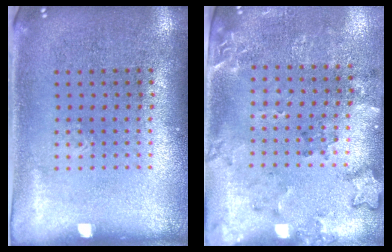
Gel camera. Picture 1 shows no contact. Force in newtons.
{"total": 1.9, "press": 1.5, "slide": 1.1}